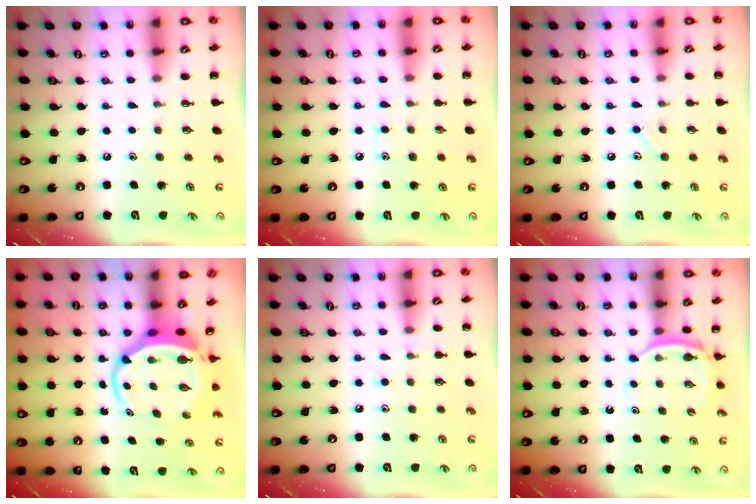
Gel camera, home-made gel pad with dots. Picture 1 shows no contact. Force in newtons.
{"total": 6.0, "press": 5.6, "slide": 2.1}
{"total": 5.9, "press": 5.6, "slide": 2.0}
{"total": 6.6, "press": 6.4, "slide": 1.5}
{"total": 5.1, "press": 4.8, "slide": 1.7}
{"total": 4.0, "press": 3.8, "slide": 1.3}